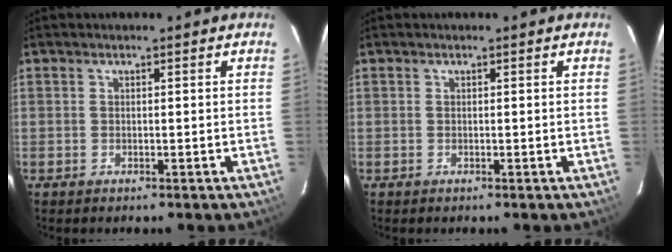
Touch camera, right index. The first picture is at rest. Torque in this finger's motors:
{"motor_torque": [-0.09, 0.09, 0.01, 0.01]}